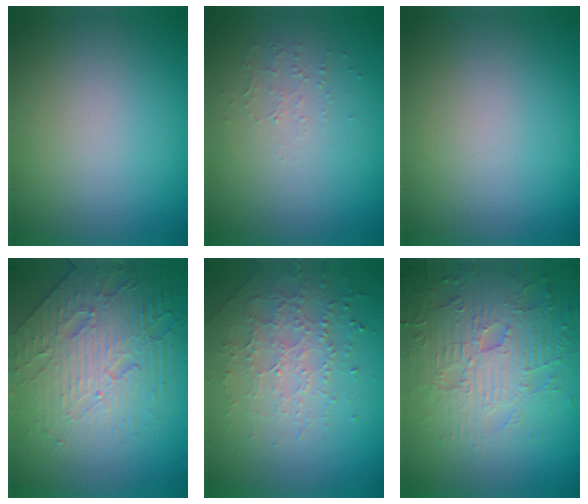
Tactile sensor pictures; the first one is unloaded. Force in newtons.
{"total": 0.8, "press": 0.5, "slide": 0.6}
{"total": 0.0}
{"total": 8.4, "press": 5.7, "slide": 6.2}
{"total": 2.6, "press": 2.4, "slide": 1.1}
{"total": 7.1, "press": 5.6, "slide": 4.4}